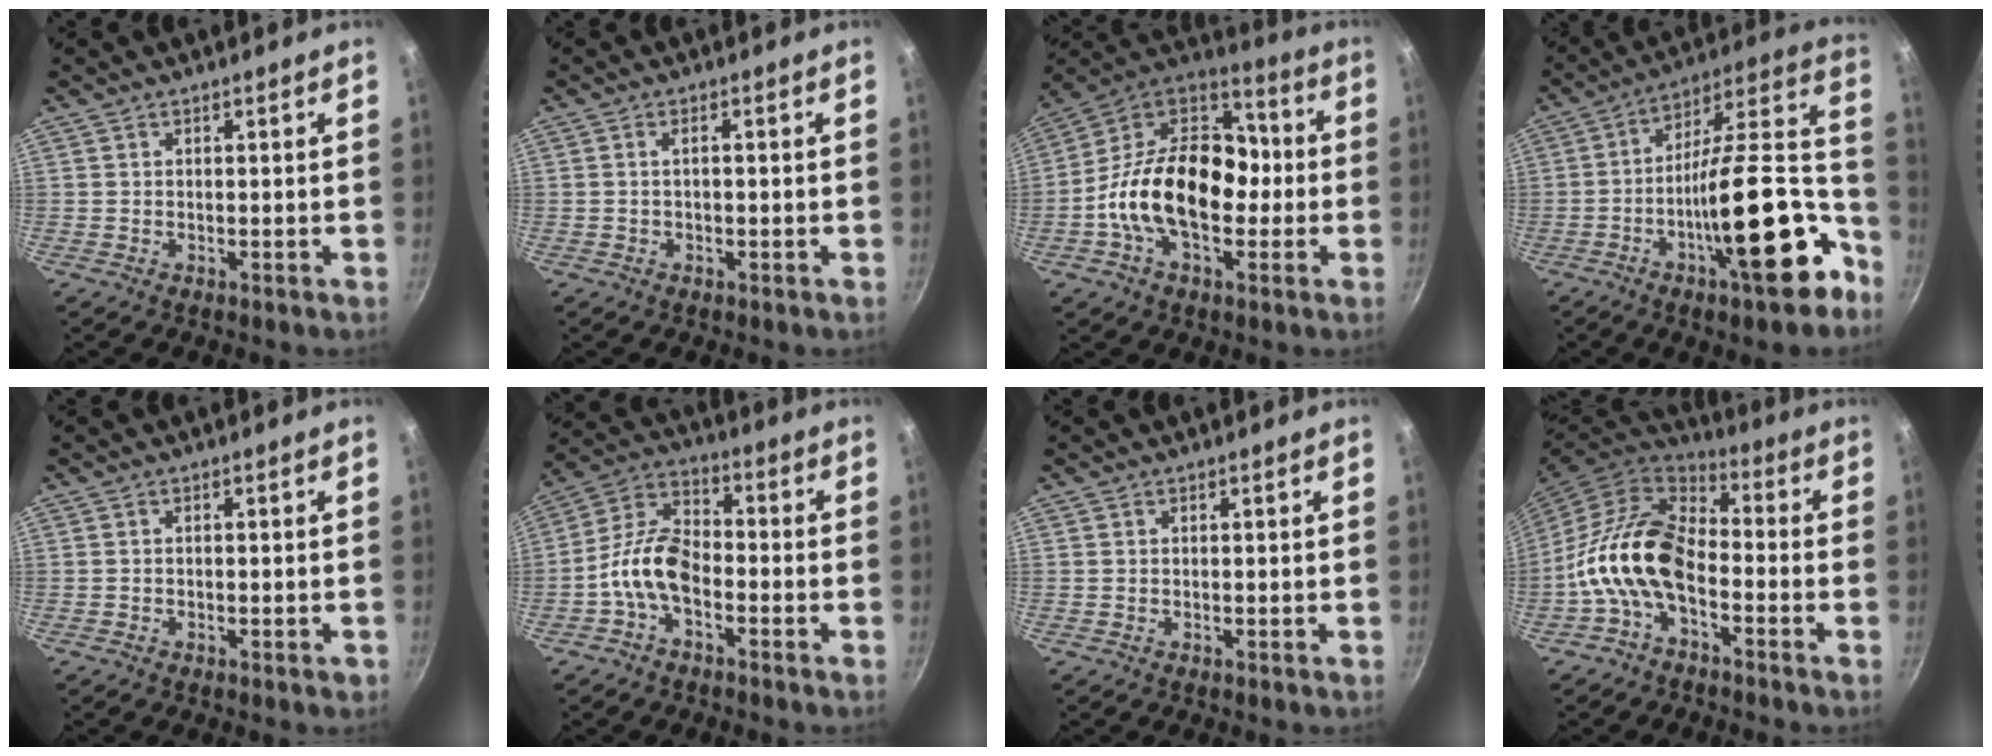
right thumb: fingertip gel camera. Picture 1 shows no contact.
{"total": 1.3, "force": [-0.2, 0.6, 1.1], "torque": [-0.028, 0.007, -0.005]}
{"total": 22.5, "force": [-3.1, 14.6, 16.8], "torque": [-0.250, 0.054, -0.072]}
{"total": 26.2, "force": [-10.3, 8.8, 22.5], "torque": [-0.287, 0.060, -0.169]}
{"total": 1.0, "force": [-0.6, 0.4, 0.8], "torque": [-0.013, 0.004, -0.010]}
{"total": 10.2, "force": [-3.7, 5.8, 7.6], "torque": [-0.132, 0.047, -0.086]}
{"total": 0.0}
{"total": 14.9, "force": [-4.5, 8.9, 11.1], "torque": [-0.197, 0.051, -0.105]}